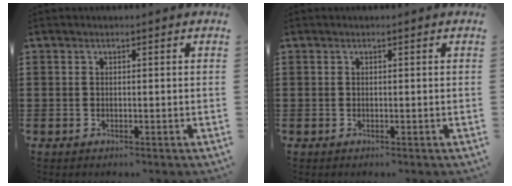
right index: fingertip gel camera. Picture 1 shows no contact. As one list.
[{"total": 0.0}]